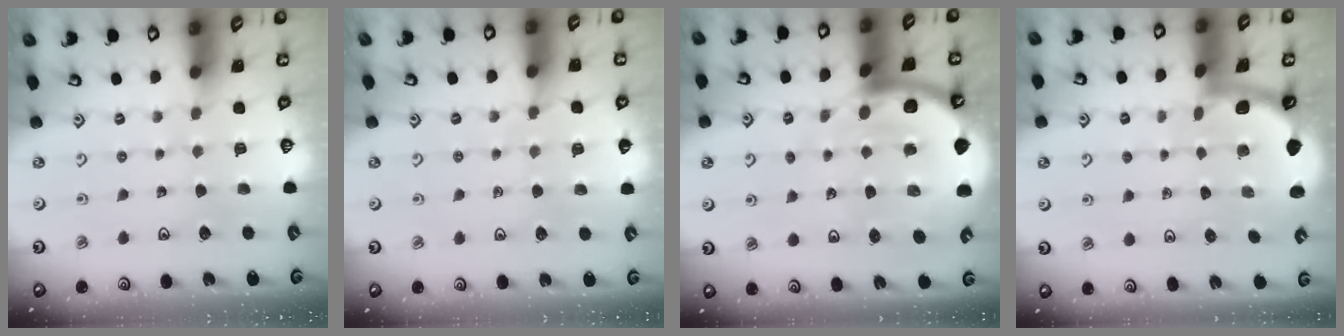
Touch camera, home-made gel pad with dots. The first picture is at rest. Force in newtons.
{"total": 5.0, "press": 4.9, "slide": 1.0}
{"total": 11.7, "press": 11.6, "slide": 1.4}
{"total": 1.6, "press": 1.6, "slide": 0.2}